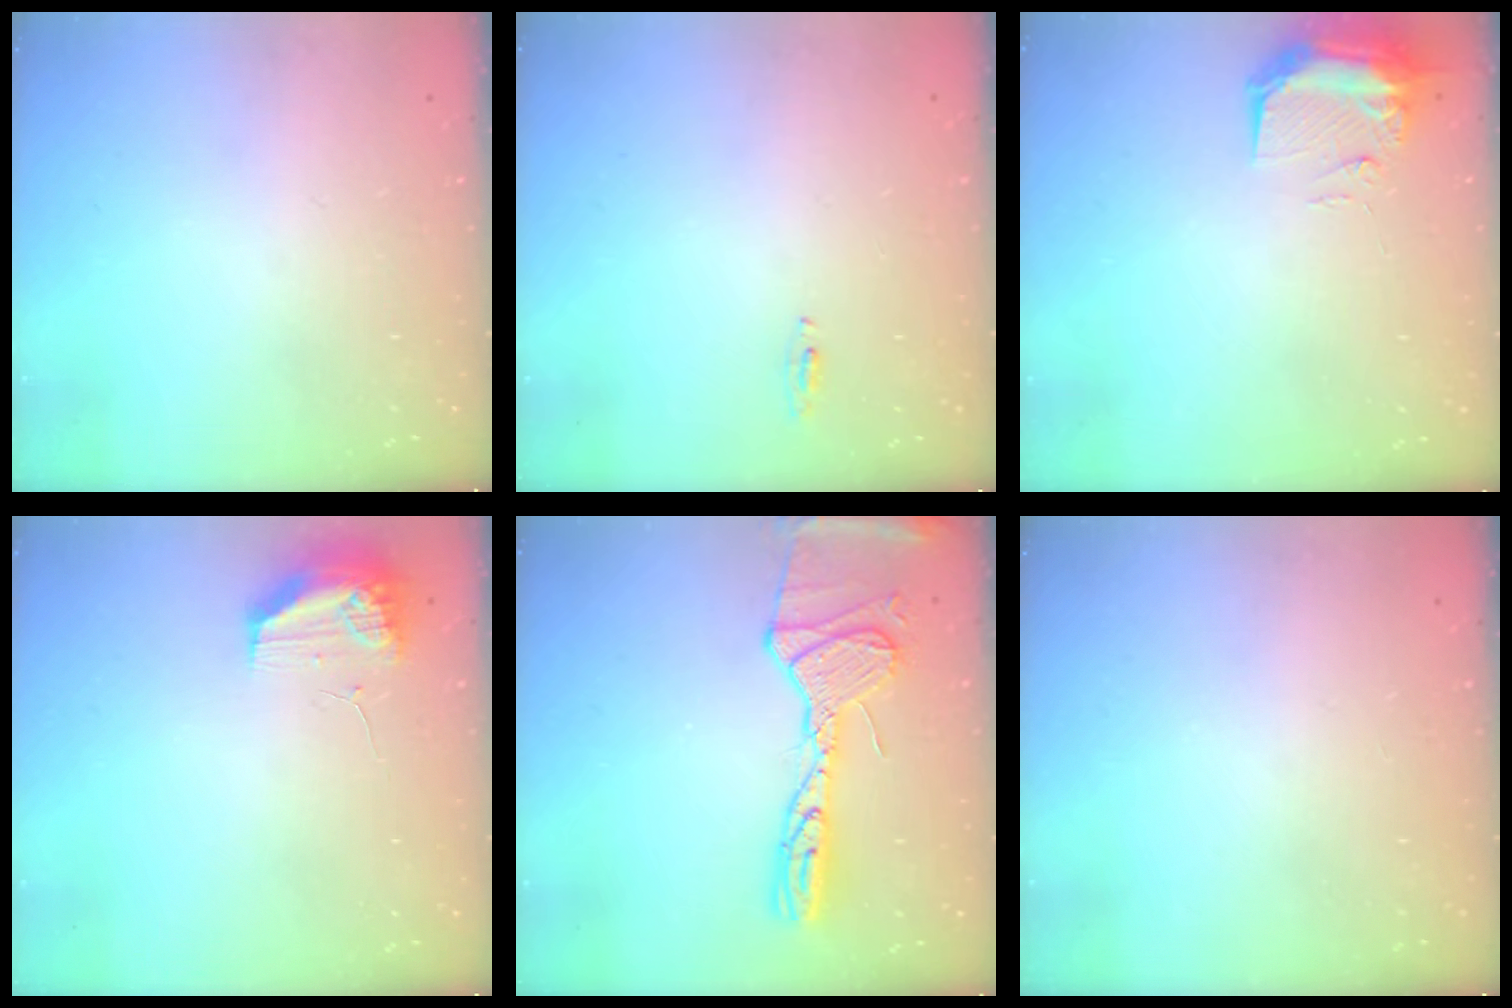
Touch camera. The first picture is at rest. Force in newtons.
{"total": 3.8, "press": 2.8, "slide": 2.6}
{"total": 11.0, "press": 9.6, "slide": 5.4}
{"total": 9.7, "press": 9.6, "slide": 1.5}
{"total": 16.8, "press": 16.1, "slide": 4.6}
{"total": 0.0}